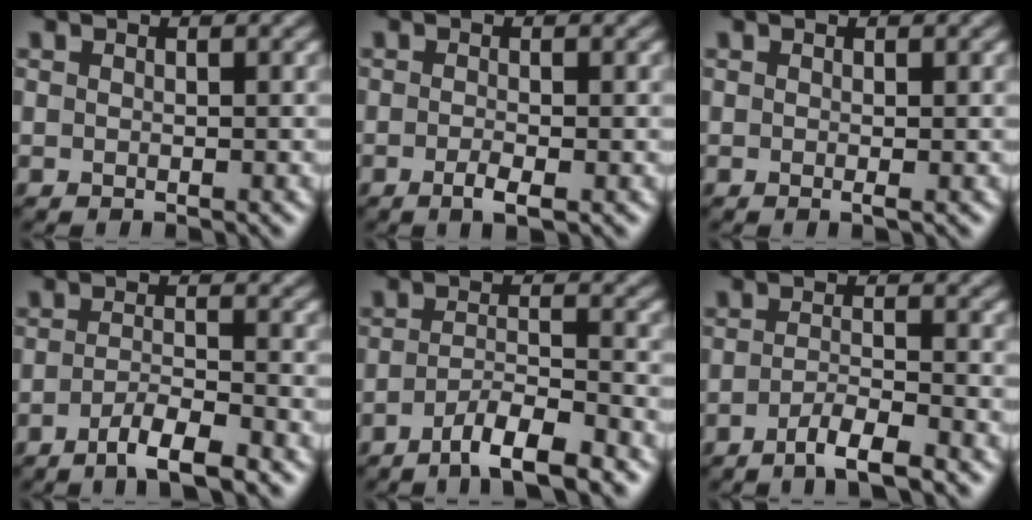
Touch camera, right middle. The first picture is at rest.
{"total": 1.6, "force": [-0.7, 0.3, 1.4], "torque": [-0.027, -0.005, -0.015]}
{"total": 0.6, "force": [-0.1, 0.0, 0.5], "torque": [-0.011, -0.005, -0.003]}
{"total": 3.7, "force": [-2.4, 0.7, 2.8], "torque": [-0.048, 0.002, -0.050]}
{"total": 5.0, "force": [-3.4, 1.0, 3.5], "torque": [-0.056, -0.001, -0.062]}
{"total": 3.2, "force": [-2.1, 0.5, 2.4], "torque": [-0.040, 0.003, -0.047]}